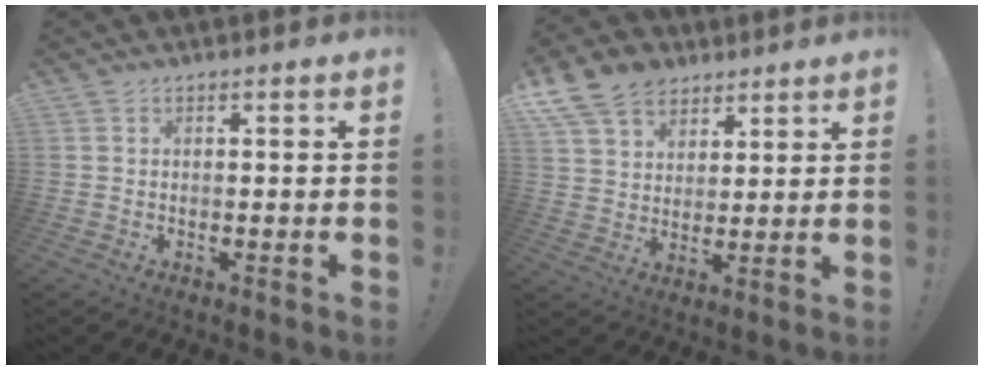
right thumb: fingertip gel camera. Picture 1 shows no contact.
{"total": 13.0, "force": [8.1, 9.0, 4.8], "torque": [-0.092, -0.042, 0.161]}